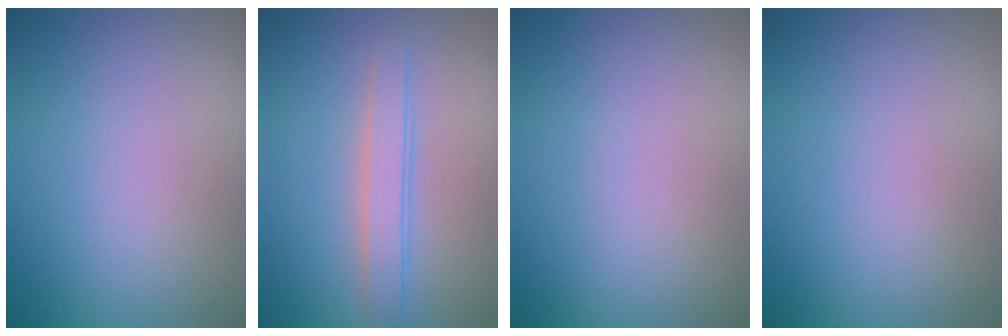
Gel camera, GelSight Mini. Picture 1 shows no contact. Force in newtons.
{"total": 2.4, "press": 2.4, "slide": 0.2}
{"total": 0.0}
{"total": 0.0}